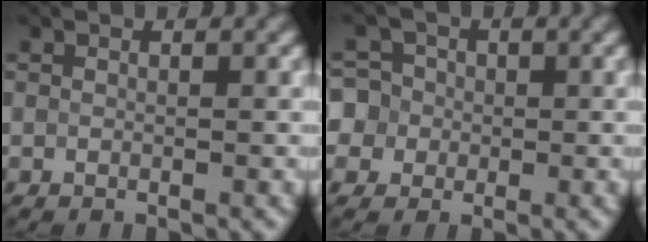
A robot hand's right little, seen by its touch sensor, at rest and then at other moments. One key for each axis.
{"total": 6.9, "fx": -0.8, "fy": 6.5, "fz": 1.9, "tx": -0.045, "ty": 0.024, "tz": -0.051}